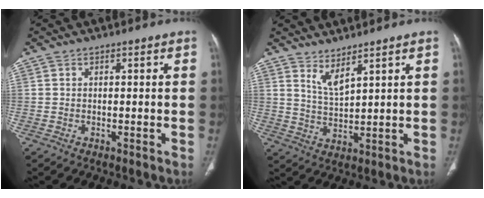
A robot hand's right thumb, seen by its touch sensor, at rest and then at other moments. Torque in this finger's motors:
{"motor_torque": [2.33, 2.69, 0.30, -0.30, 0.02]}